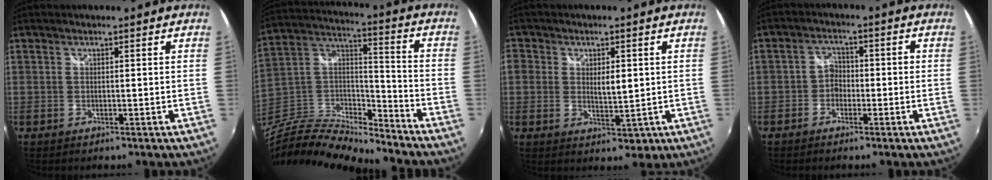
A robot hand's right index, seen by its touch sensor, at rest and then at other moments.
{"total": 20.6, "force": [-17.7, 5.2, 9.3], "torque": [-0.205, 0.001, -0.325]}
{"total": 5.3, "force": [0.2, 4.0, 3.5], "torque": [-0.068, 0.000, 0.003]}
{"total": 3.3, "force": [-1.8, 2.6, 1.1], "torque": [-0.020, 0.009, -0.033]}